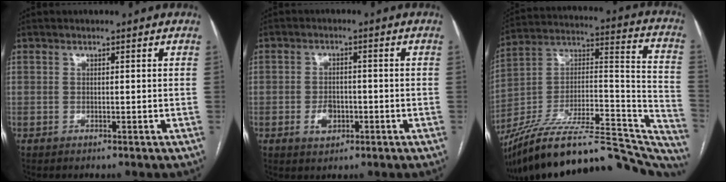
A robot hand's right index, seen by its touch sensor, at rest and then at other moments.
{"total": 3.7, "force": [-1.3, 2.5, 2.4], "torque": [-0.041, 0.003, -0.018]}
{"total": 38.7, "force": [-32.4, 9.2, 19.0], "torque": [-0.241, -0.001, -0.464]}